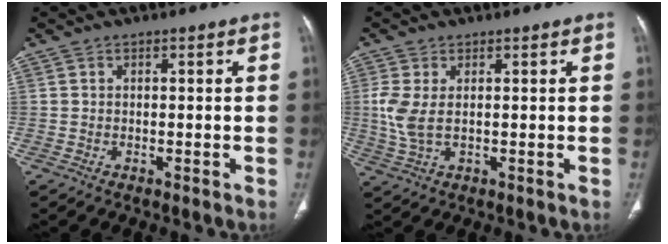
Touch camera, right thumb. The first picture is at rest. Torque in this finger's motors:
{"motor_torque": [2.08, 1.97, 0.27, -0.44, 0.12]}